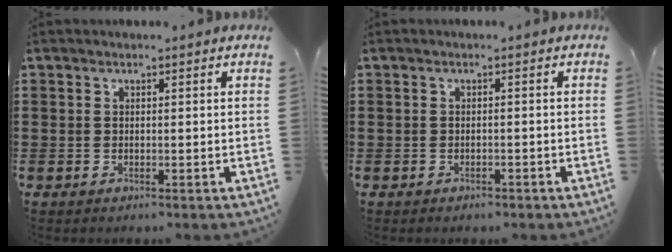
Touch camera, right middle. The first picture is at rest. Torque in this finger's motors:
{"motor_torque": [-0.67, 0.69, -0.08, -0.05]}